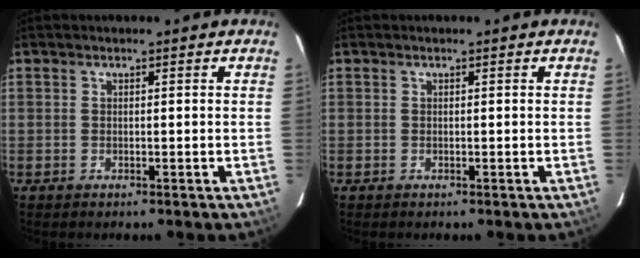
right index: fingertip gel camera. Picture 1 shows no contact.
{"total": 0.0}